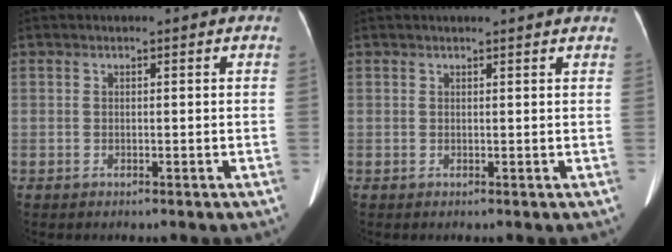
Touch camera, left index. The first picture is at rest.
{"total": 4.5, "force": [4.3, 0.0, 1.4], "torque": [-0.017, 0.017, 0.038]}